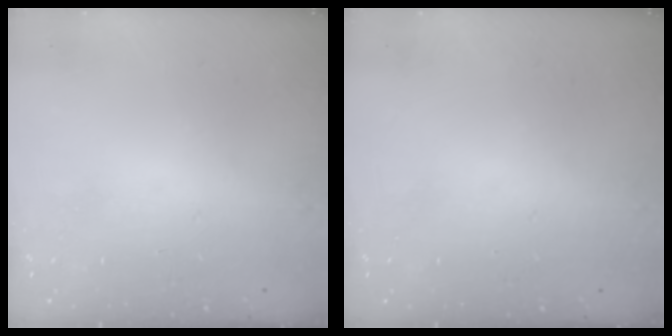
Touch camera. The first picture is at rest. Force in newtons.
{"total": 0.0}